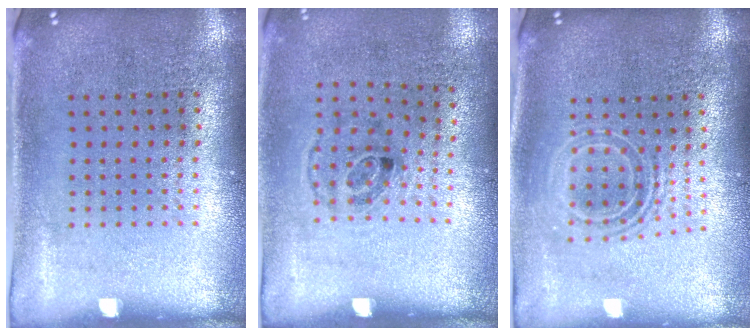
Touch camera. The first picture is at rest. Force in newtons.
{"total": 1.2, "press": 0.7, "slide": 0.9}
{"total": 1.6, "press": 1.2, "slide": 1.0}